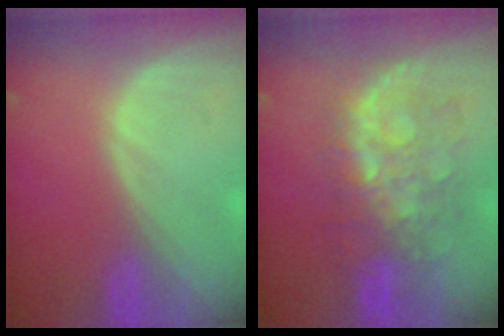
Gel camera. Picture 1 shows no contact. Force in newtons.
{"total": 8.6, "press": 8.3, "slide": 2.1}